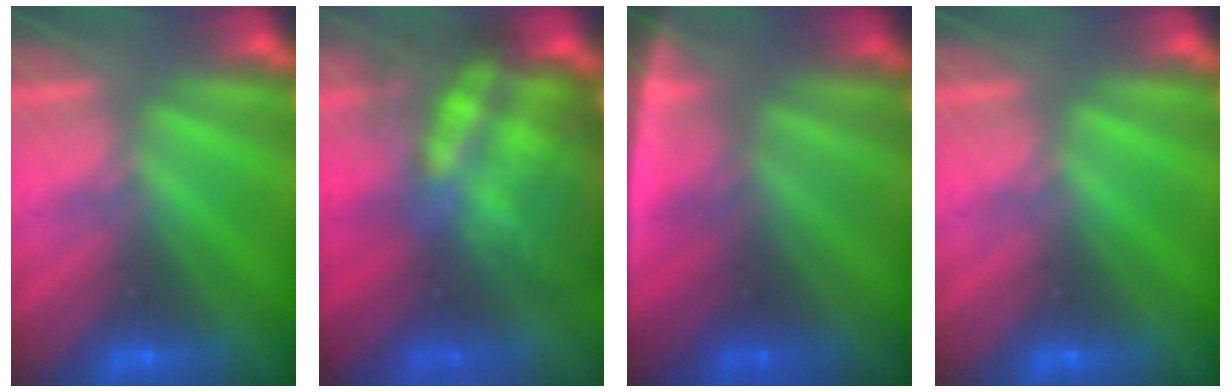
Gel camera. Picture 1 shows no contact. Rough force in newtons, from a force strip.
{"total": 13.2}
{"total": 4.6}
{"total": 0.0}